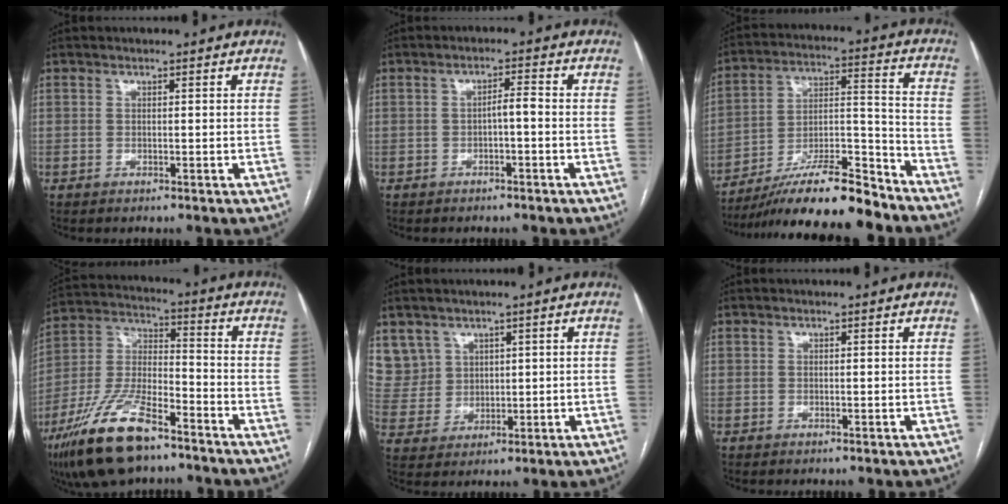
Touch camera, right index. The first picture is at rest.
{"total": 2.2, "force": [-0.7, 0.4, 2.1], "torque": [-0.032, 0.006, -0.012]}
{"total": 18.2, "force": [-15.4, 1.6, 9.5], "torque": [-0.166, 0.006, -0.268]}
{"total": 16.9, "force": [-11.2, 5.3, 11.6], "torque": [-0.251, -0.009, -0.207]}
{"total": 7.6, "force": [4.3, 6.2, 0.1], "torque": [-0.008, 0.018, 0.104]}
{"total": 0.0}